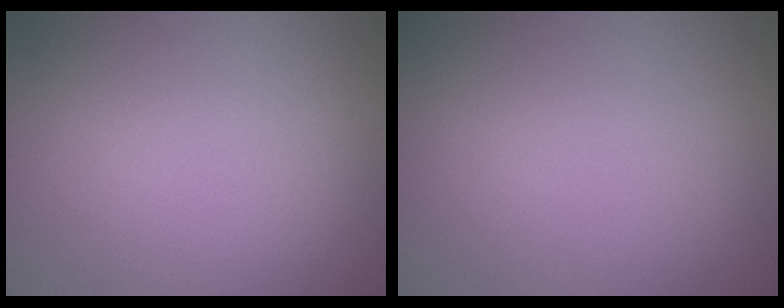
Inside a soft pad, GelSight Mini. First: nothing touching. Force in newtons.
{"total": 0.0}